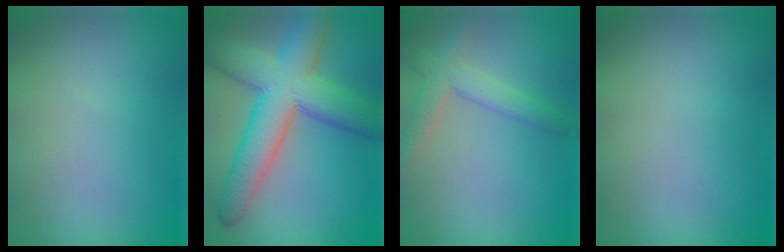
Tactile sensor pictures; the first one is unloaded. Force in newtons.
{"total": 9.3, "press": 9.3, "slide": 0.3}
{"total": 3.3, "press": 3.3, "slide": 0.2}
{"total": 0.0}